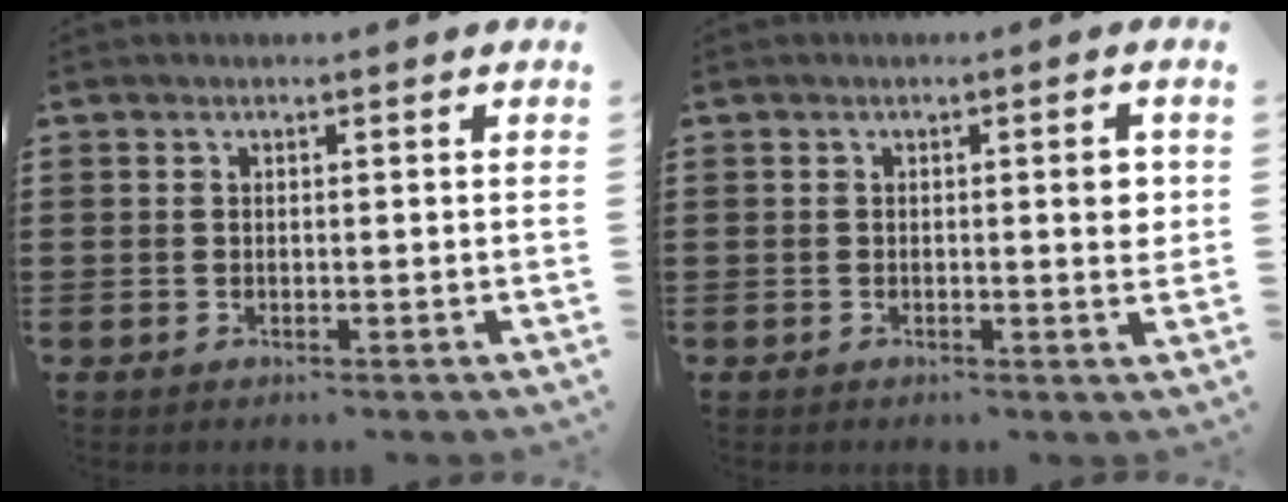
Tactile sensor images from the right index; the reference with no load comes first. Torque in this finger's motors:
{"motor_torque": [0.17, 0.27, 0.17, 0.05]}